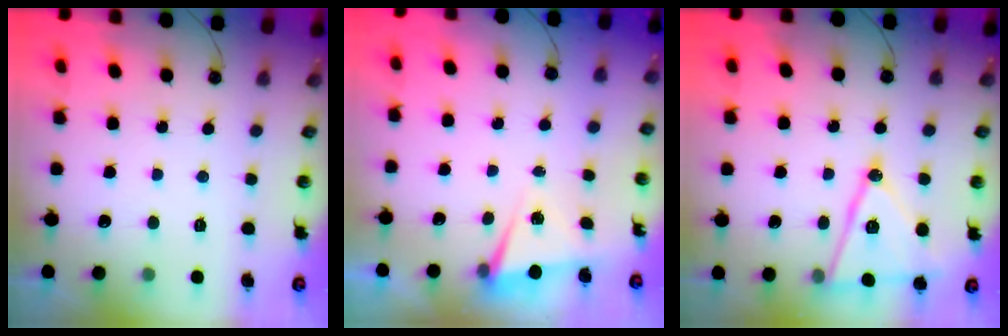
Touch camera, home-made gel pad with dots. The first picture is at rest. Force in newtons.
{"total": 1.9, "press": 1.4, "slide": 1.3}
{"total": 15.6, "press": 15.1, "slide": 3.6}